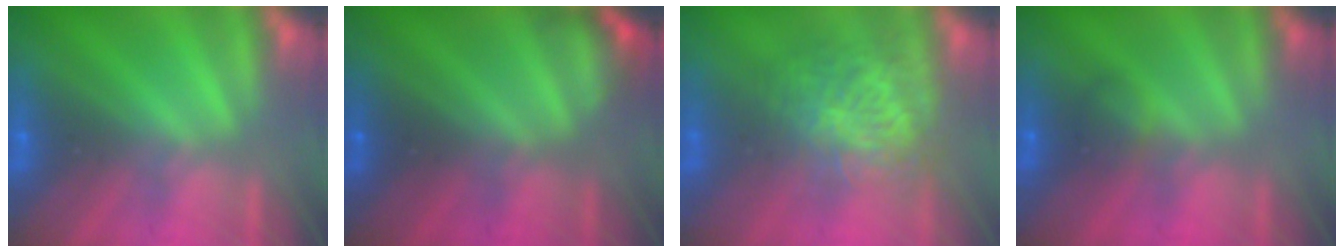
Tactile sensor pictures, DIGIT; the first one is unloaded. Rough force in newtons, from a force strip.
{"total": 2.2}
{"total": 3.6}
{"total": 2.2}